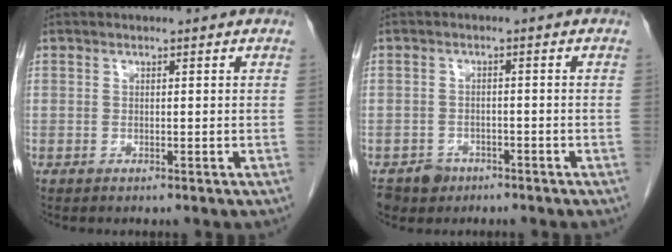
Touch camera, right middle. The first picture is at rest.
{"total": 3.7, "force": [-2.5, 2.7, 0.5], "torque": [-0.006, 0.004, -0.038]}